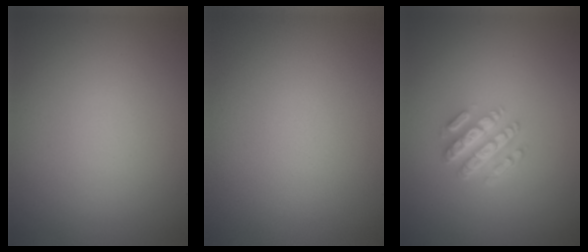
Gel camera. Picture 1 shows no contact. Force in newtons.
{"total": 0.0}
{"total": 4.4, "press": 3.1, "slide": 3.1}